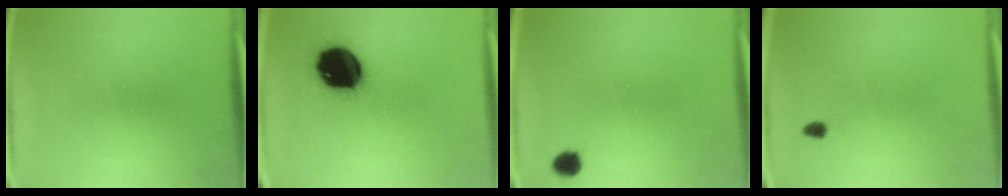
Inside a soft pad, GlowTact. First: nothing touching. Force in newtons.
{"total": 19.7}
{"total": 2.4}
{"total": 1.5}